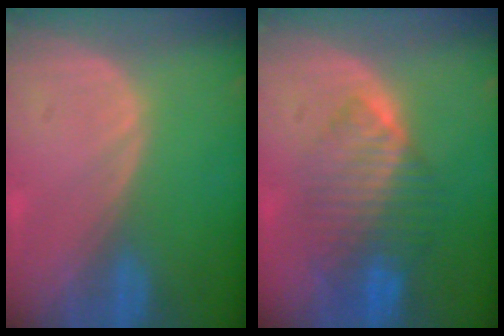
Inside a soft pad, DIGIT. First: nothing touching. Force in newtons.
{"total": 7.8, "press": 7.4, "slide": 2.3}